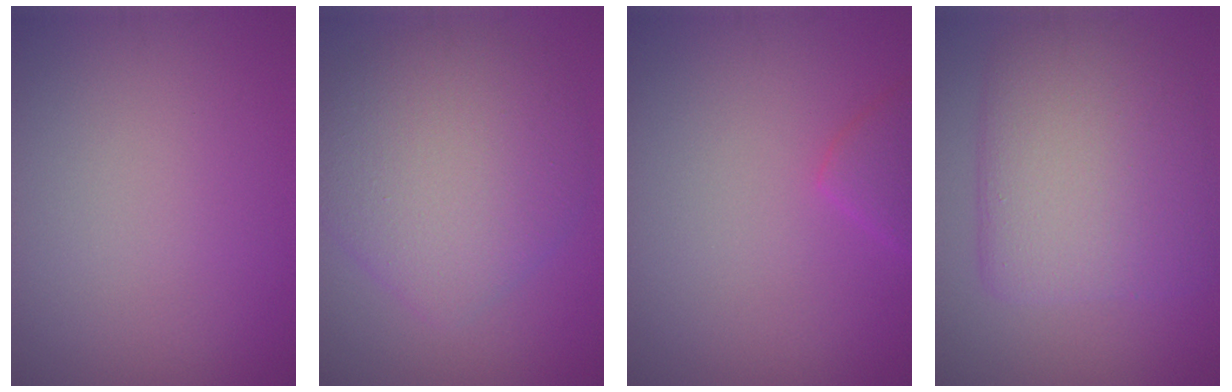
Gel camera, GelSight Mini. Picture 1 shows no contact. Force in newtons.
{"total": 7.6, "press": 7.6, "slide": 0.2}
{"total": 1.8, "press": 1.8, "slide": 0.1}
{"total": 8.1, "press": 8.1, "slide": 0.8}